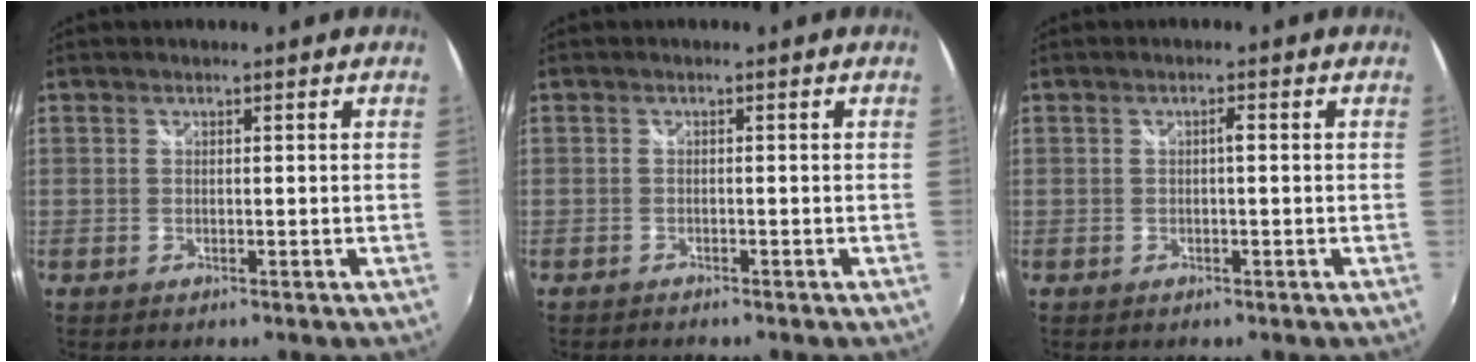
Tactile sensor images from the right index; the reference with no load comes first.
{"total": 1.2, "force": [-1.2, 0.2, 0.1], "torque": [-0.010, -0.005, -0.021]}
{"total": 1.0, "force": [-0.1, 0.2, 0.9], "torque": [-0.015, 0.006, -0.003]}